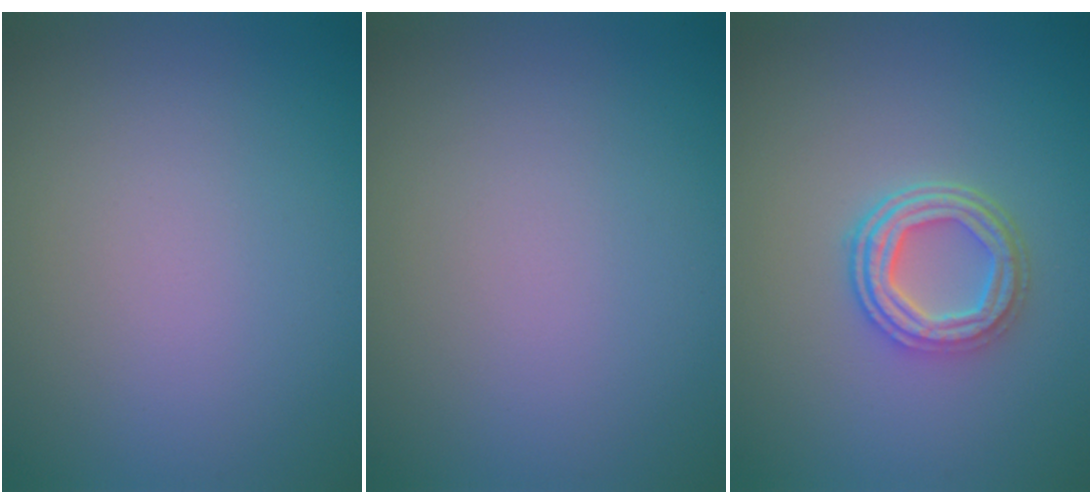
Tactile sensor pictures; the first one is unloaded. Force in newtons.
{"total": 0.0}
{"total": 4.1, "press": 3.3, "slide": 2.5}